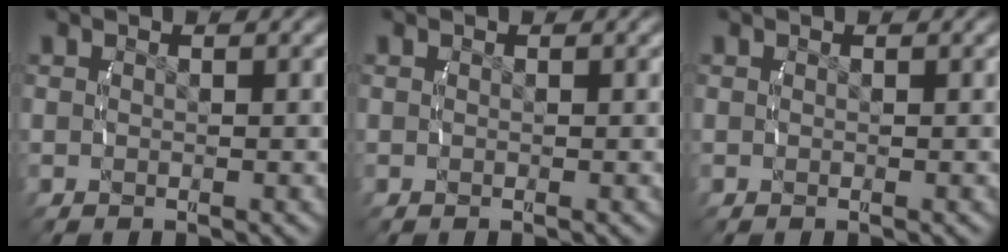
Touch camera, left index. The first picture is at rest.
{"total": 0.0}
{"total": 0.0}